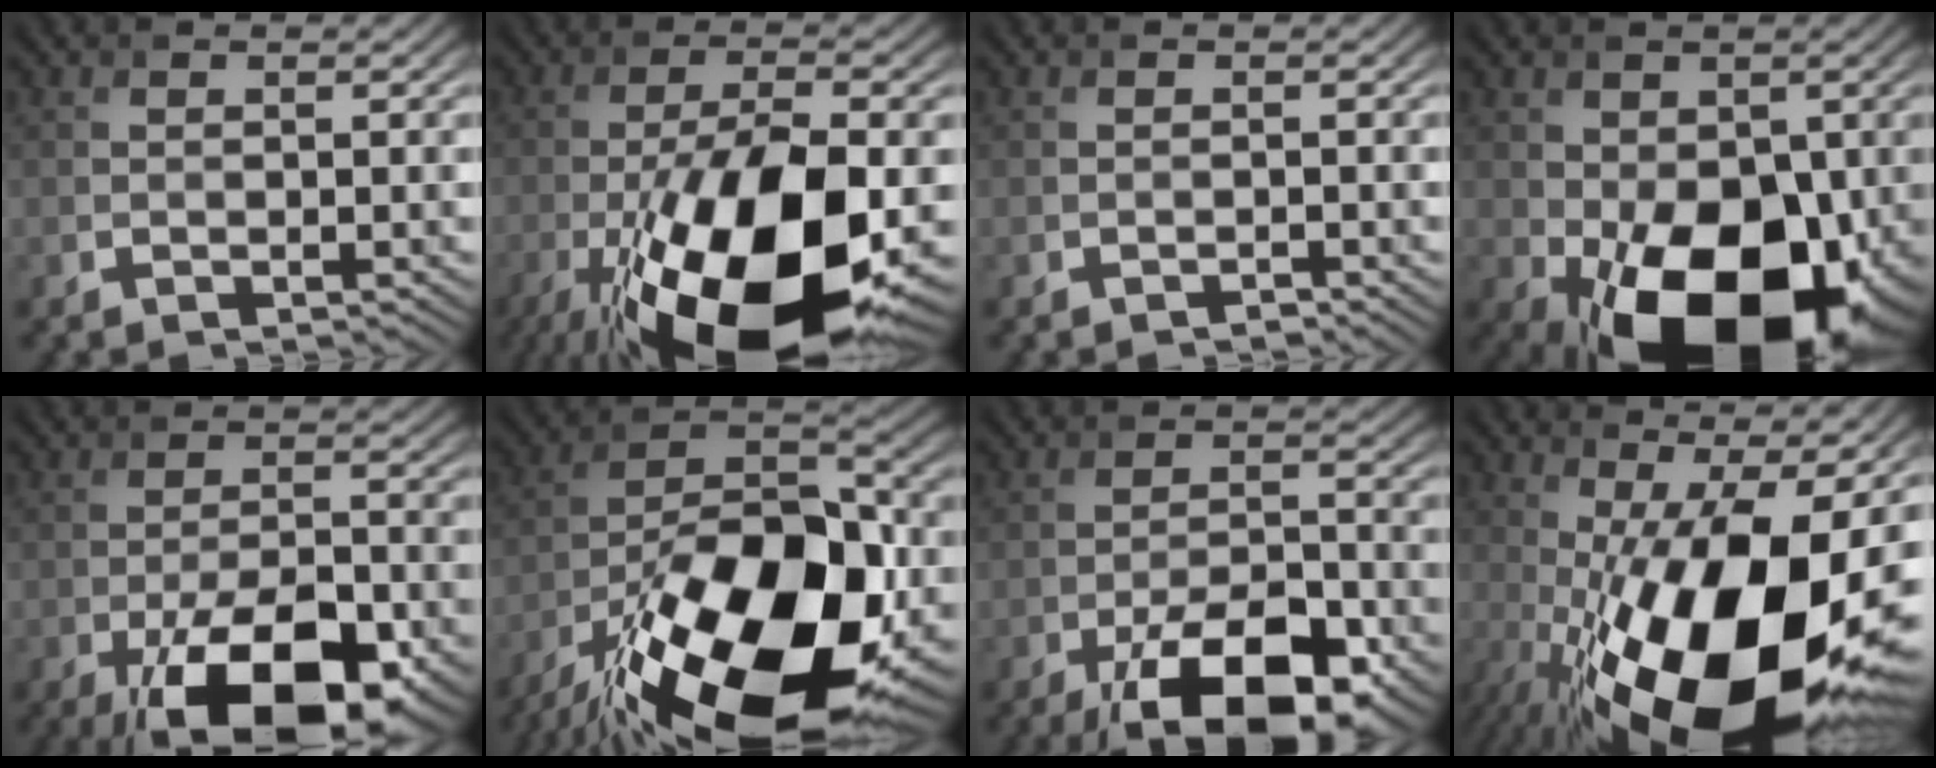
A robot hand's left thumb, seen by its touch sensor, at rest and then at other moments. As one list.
[{"total": 19.4, "force": [-7.9, 7.6, 16.0], "torque": [-0.303, -0.028, -0.130]}, {"total": 0.6, "force": [-0.6, 0.1, 0.1], "torque": [0.000, -0.001, -0.011]}, {"total": 17.4, "force": [-5.2, 10.2, 13.1], "torque": [-0.217, -0.045, -0.064]}, {"total": 14.8, "force": [-7.7, 6.4, 10.9], "torque": [-0.187, -0.024, -0.123]}, {"total": 21.7, "force": [-11.7, 9.7, 15.5], "torque": [-0.274, -0.021, -0.193]}, {"total": 13.3, "force": [-7.8, 5.3, 9.4], "torque": [-0.167, -0.012, -0.131]}, {"total": 22.3, "force": [-5.3, 8.7, 19.8], "torque": [-0.326, -0.004, -0.087]}]